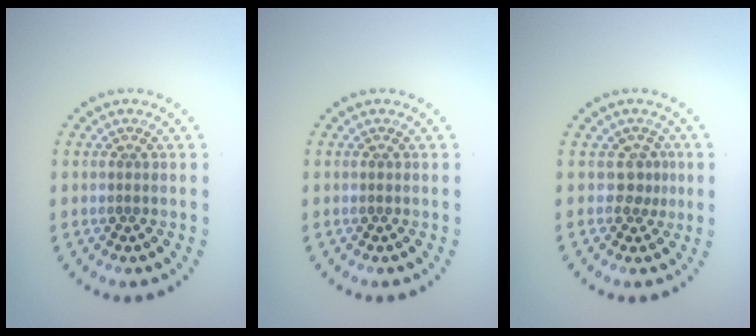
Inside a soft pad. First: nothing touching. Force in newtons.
{"total": 0.5, "press": 0.5, "slide": 0.1}
{"total": 1.7, "press": 1.3, "slide": 1.2}